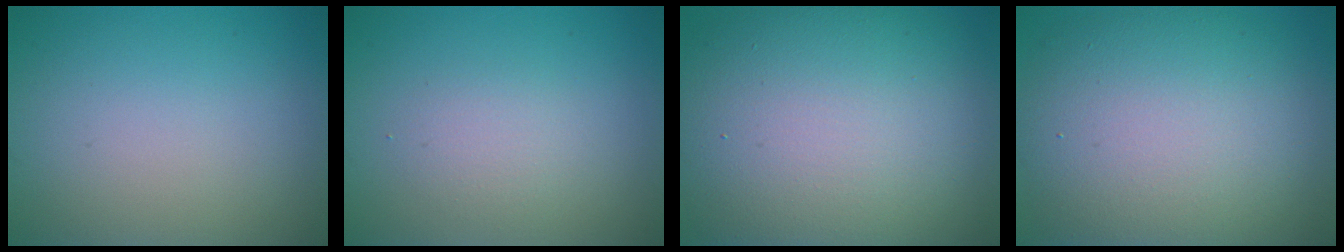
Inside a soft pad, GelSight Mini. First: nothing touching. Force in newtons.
{"total": 1.7, "press": 1.7, "slide": 0.1}
{"total": 16.1, "press": 16.1, "slide": 0.6}
{"total": 12.0, "press": 12.0, "slide": 0.9}